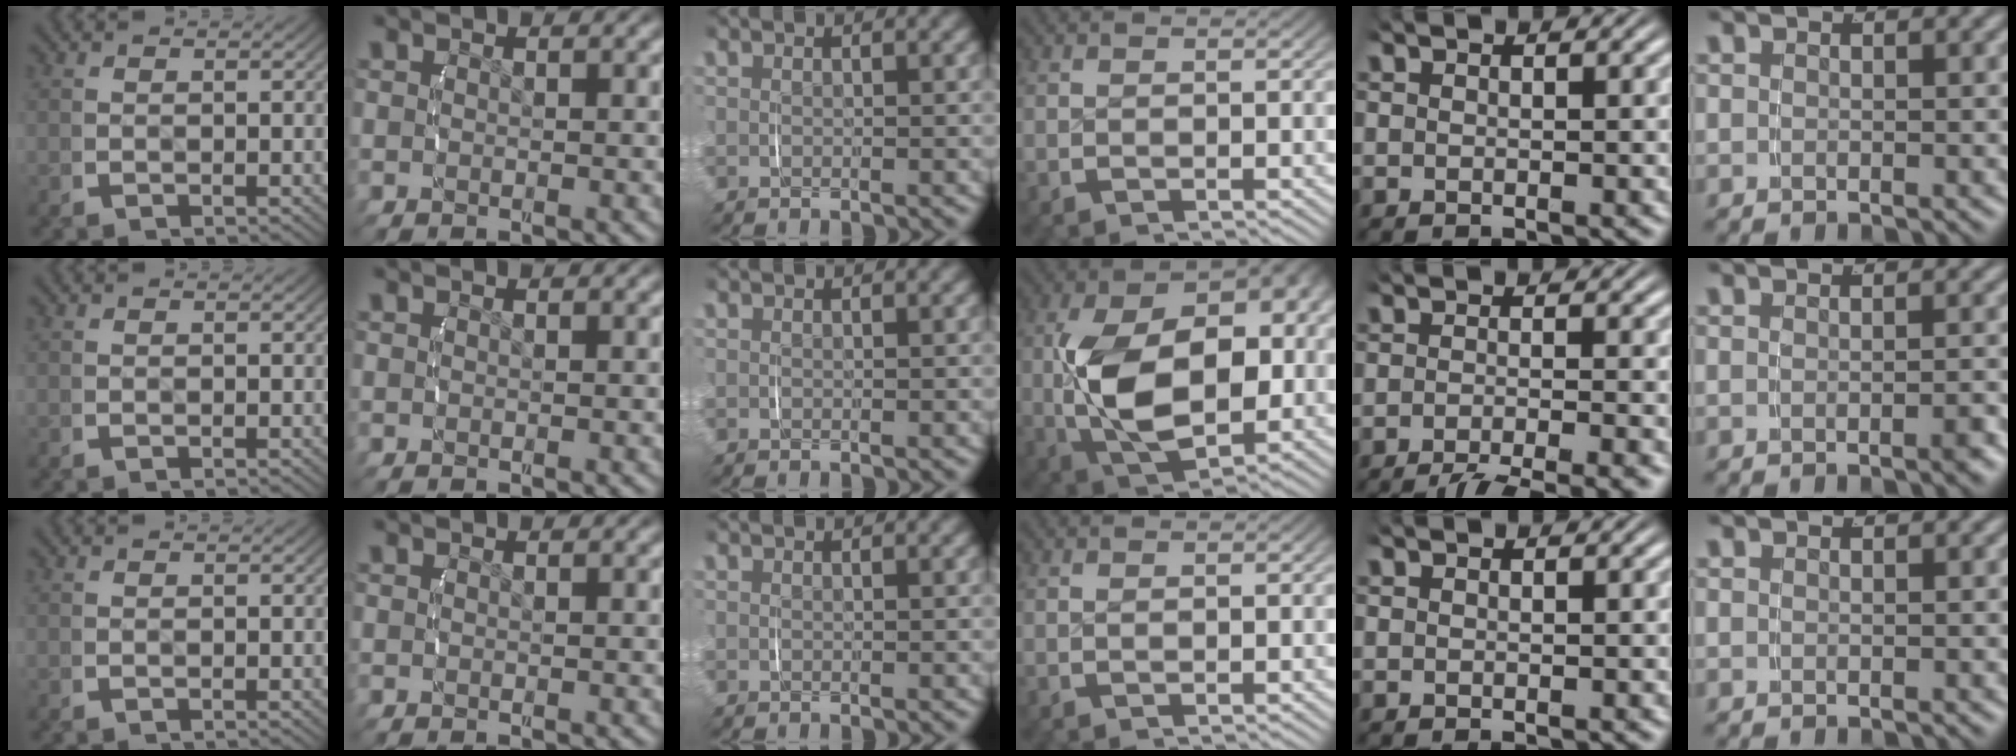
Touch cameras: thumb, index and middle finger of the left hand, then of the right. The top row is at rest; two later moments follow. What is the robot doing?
{"motion": "lift_and_place", "object": "ethernet cable"}